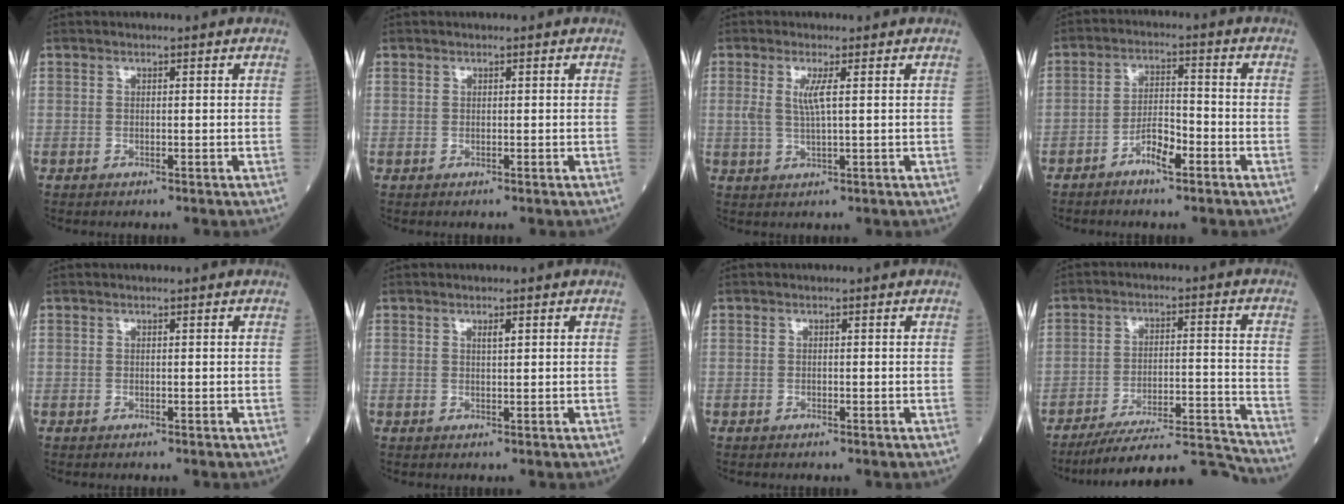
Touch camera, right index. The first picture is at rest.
{"total": 0.0}
{"total": 3.2, "force": [0.7, 0.0, 3.1], "torque": [-0.069, 0.000, 0.015]}
{"total": 4.8, "force": [-3.0, 1.3, 3.6], "torque": [-0.069, 0.009, -0.056]}
{"total": 0.0}
{"total": 0.9, "force": [0.5, 0.1, 0.8], "torque": [-0.015, -0.003, 0.008]}
{"total": 0.0}
{"total": 15.6, "force": [-15.1, -0.3, 4.1], "torque": [-0.056, 0.021, -0.232]}